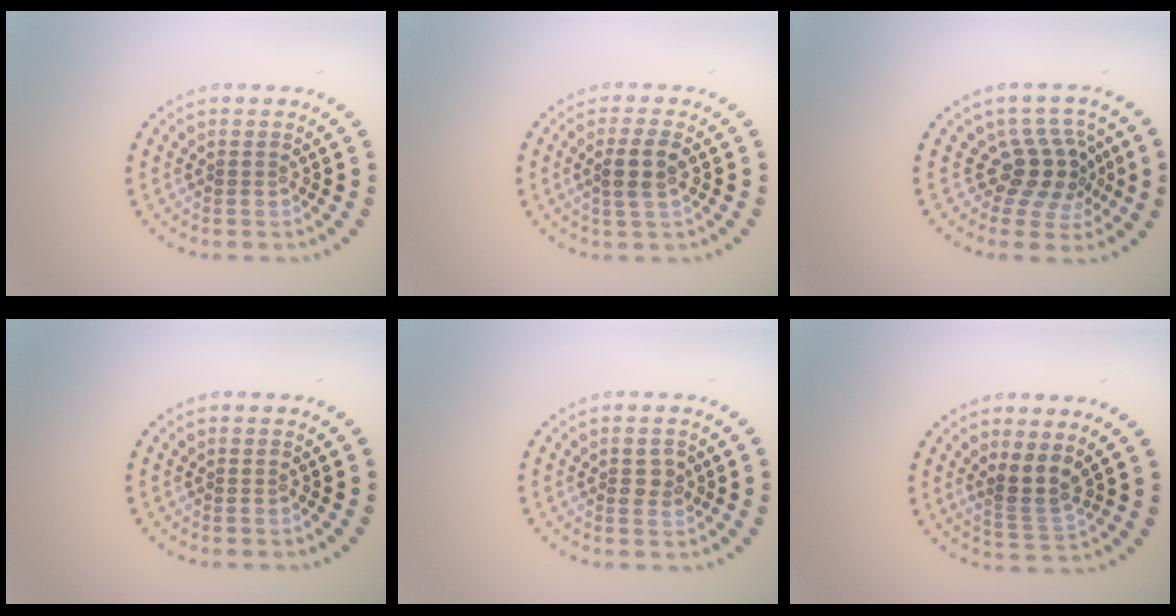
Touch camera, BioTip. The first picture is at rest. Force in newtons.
{"total": 2.4, "press": 2.2, "slide": 1.0}
{"total": 3.9, "press": 2.8, "slide": 2.6}
{"total": 0.0}
{"total": 1.6, "press": 1.5, "slide": 0.3}
{"total": 2.8, "press": 2.2, "slide": 1.8}